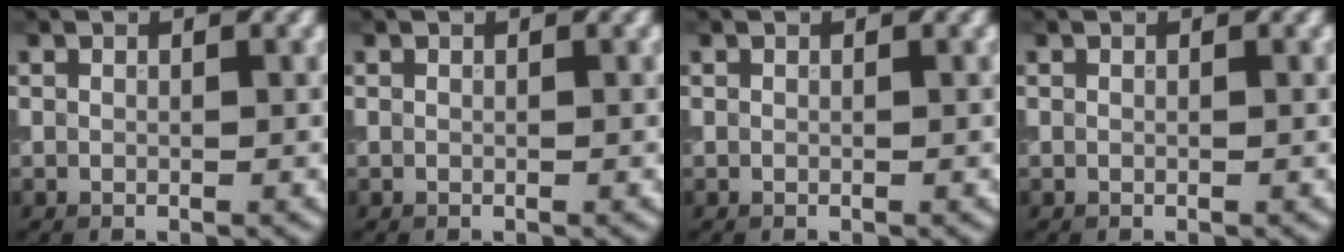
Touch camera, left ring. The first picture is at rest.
{"total": 0.0}
{"total": 0.0}
{"total": 0.0}